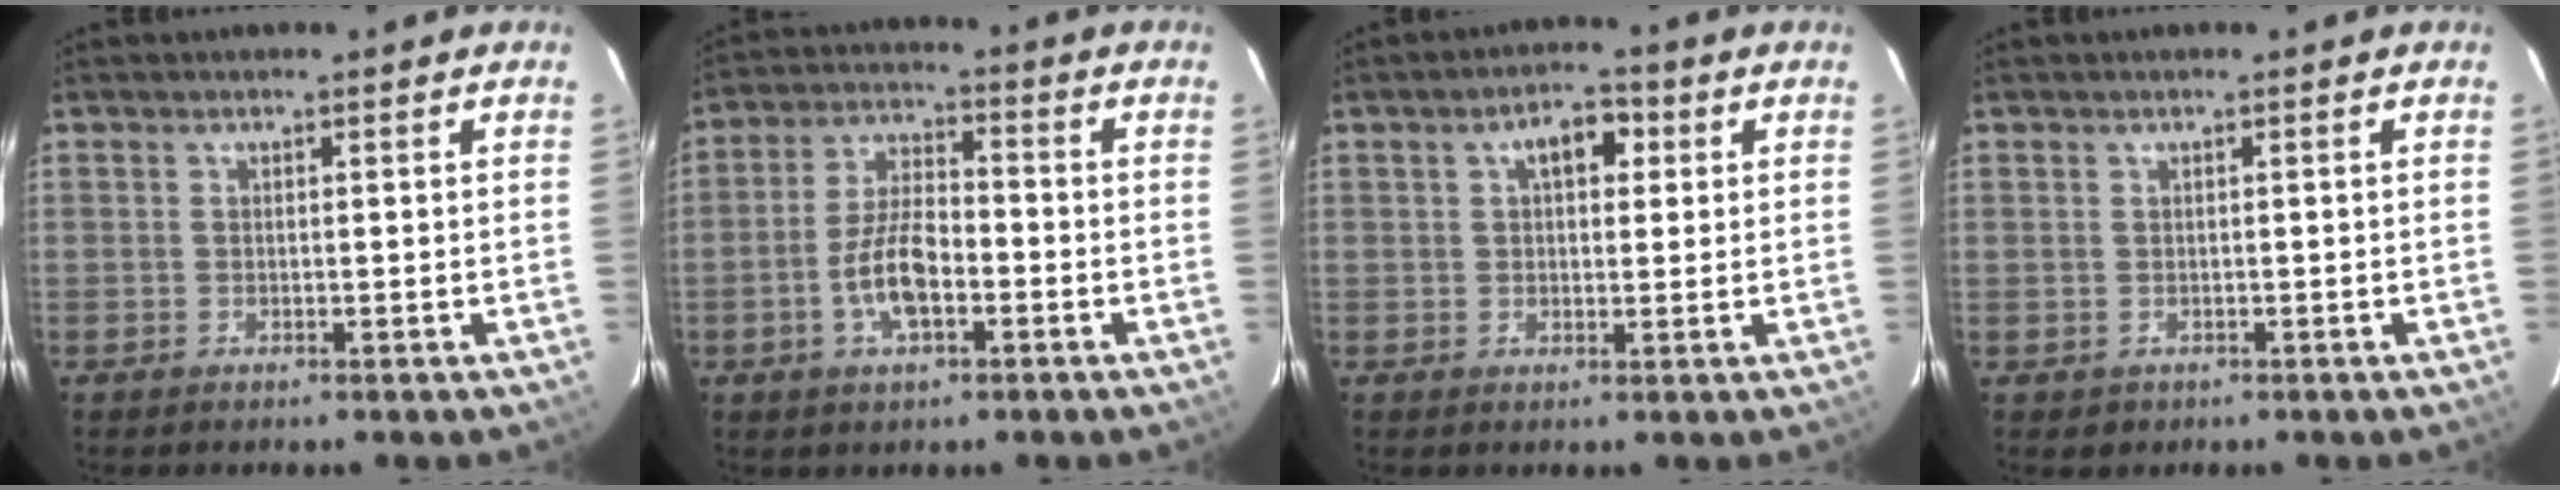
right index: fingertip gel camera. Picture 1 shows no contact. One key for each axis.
{"total": 8.6, "fx": -3.4, "fy": 3.6, "fz": 7.0, "tx": -0.145, "ty": 0.008, "tz": -0.060}
{"total": 5.1, "fx": 1.7, "fy": 3.0, "fz": 3.8, "tx": -0.059, "ty": 0.021, "tz": 0.027}
{"total": 1.5, "fx": 0.0, "fy": 1.5, "fz": 0.1, "tx": 0.001, "ty": 0.002, "tz": 0.004}